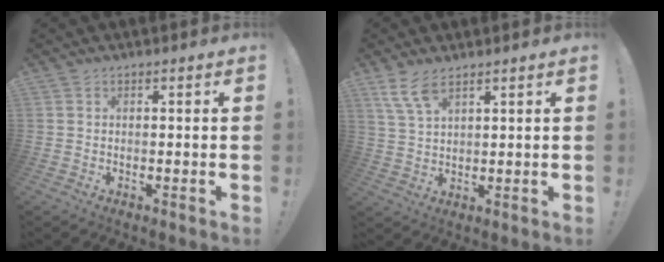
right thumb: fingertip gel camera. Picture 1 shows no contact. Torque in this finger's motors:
{"motor_torque": [0.05, 0.16, -0.04, 0.22, 0.09]}